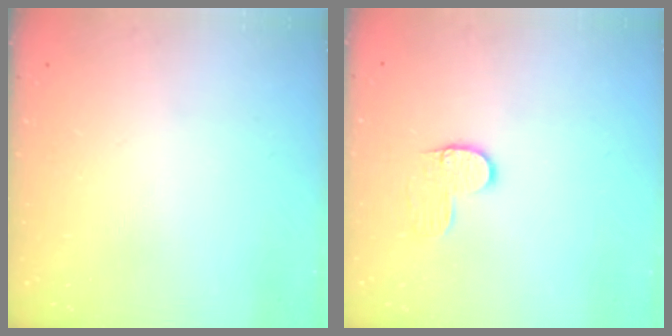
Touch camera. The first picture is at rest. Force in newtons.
{"total": 6.3, "press": 6.3, "slide": 0.3}